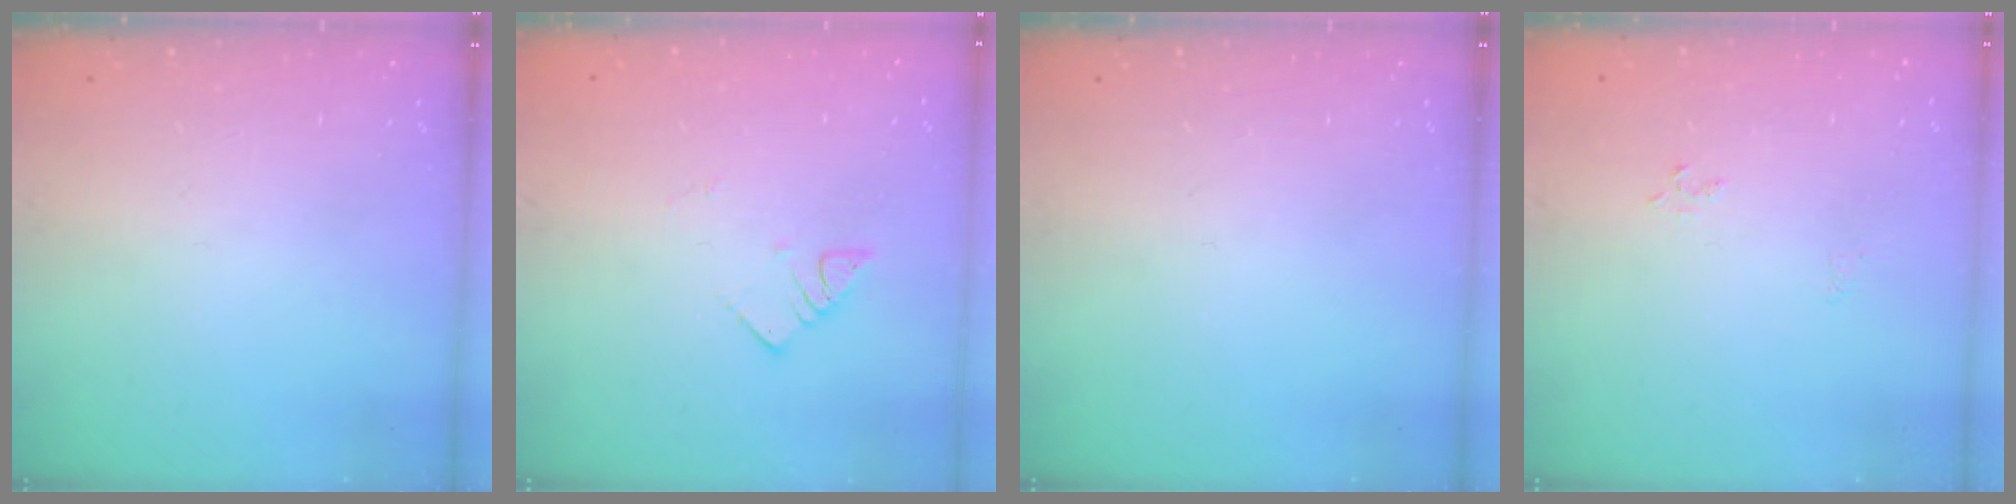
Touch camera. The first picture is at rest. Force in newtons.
{"total": 2.4, "press": 2.4, "slide": 0.4}
{"total": 0.0}
{"total": 2.3, "press": 2.3, "slide": 0.2}